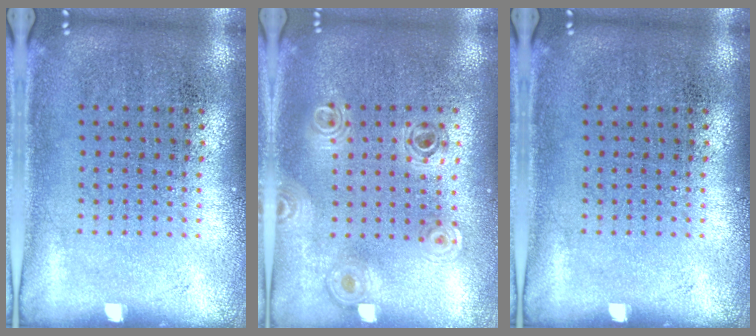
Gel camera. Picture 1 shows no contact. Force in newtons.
{"total": 0.9, "press": 0.9, "slide": 0.1}
{"total": 0.0}